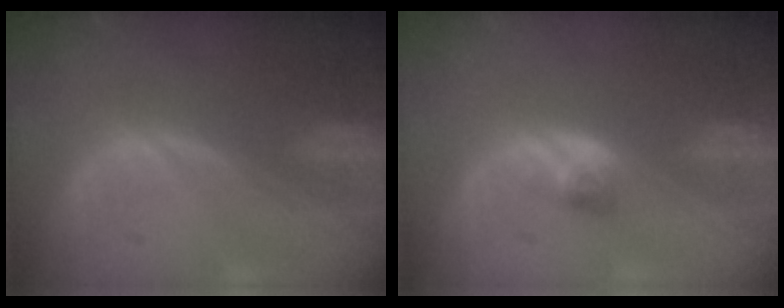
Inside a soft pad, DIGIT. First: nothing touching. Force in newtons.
{"total": 2.6, "press": 2.3, "slide": 1.1}